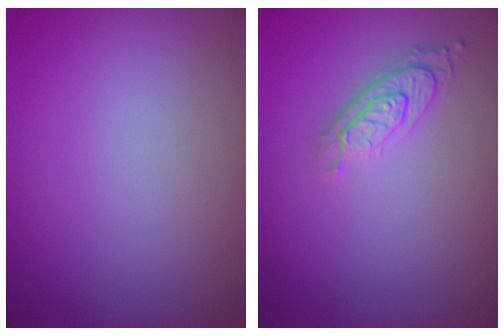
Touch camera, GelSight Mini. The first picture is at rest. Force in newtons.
{"total": 2.9, "press": 2.0, "slide": 2.0}